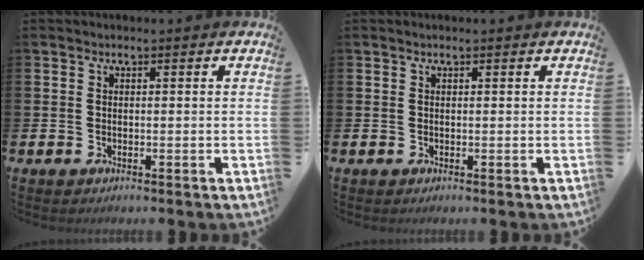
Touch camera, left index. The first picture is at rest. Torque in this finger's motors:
{"motor_torque": [0.05, -0.05, -0.10, -0.01]}